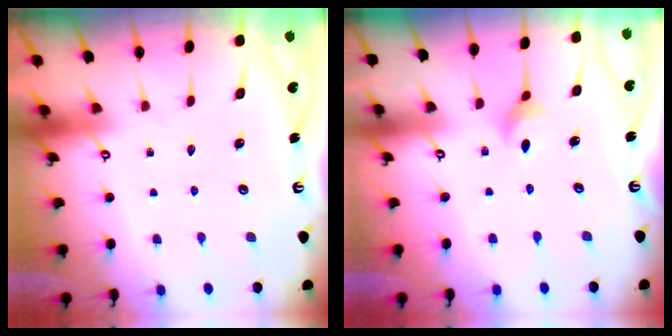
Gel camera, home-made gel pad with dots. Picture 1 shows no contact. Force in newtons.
{"total": 3.9, "press": 3.9, "slide": 0.7}